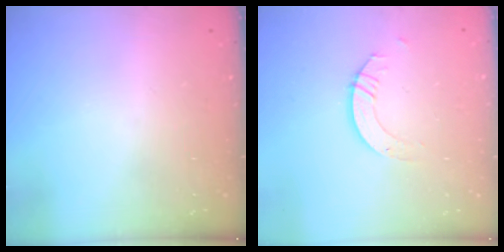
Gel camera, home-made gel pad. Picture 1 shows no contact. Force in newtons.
{"total": 4.0, "press": 4.0, "slide": 0.3}